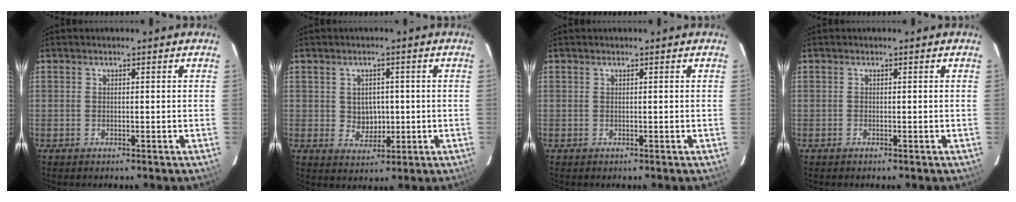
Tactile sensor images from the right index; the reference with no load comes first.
{"total": 4.4, "force": [0.1, 4.0, 1.8], "torque": [-0.031, 0.005, 0.012]}
{"total": 0.0}
{"total": 0.0}